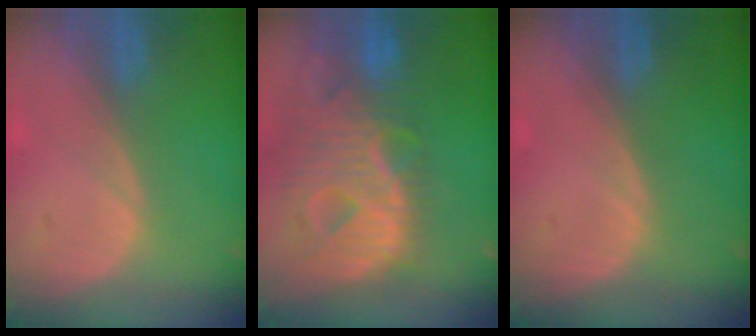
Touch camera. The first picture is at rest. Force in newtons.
{"total": 12.9, "press": 10.9, "slide": 6.9}
{"total": 0.0}